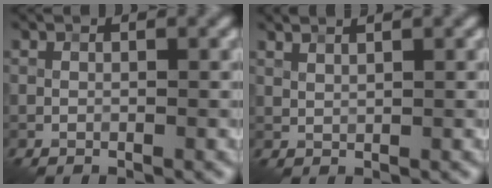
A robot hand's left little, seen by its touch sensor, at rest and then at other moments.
{"total": 1.6, "force": [1.4, 0.3, 0.7], "torque": [-0.011, 0.004, 0.014]}